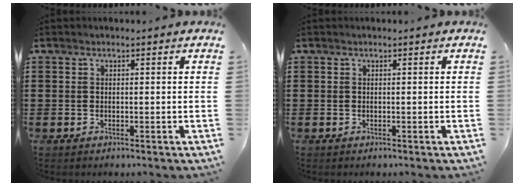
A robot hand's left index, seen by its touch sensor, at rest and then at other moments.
{"total": 0.0}